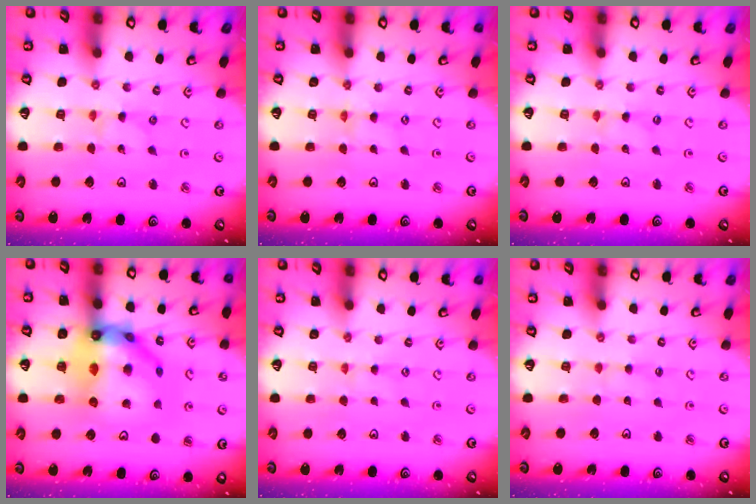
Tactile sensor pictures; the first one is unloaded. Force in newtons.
{"total": 0.0}
{"total": 0.0}
{"total": 17.7, "press": 17.6, "slide": 2.1}
{"total": 1.0, "press": 0.9, "slide": 0.2}
{"total": 1.0, "press": 1.0, "slide": 0.3}